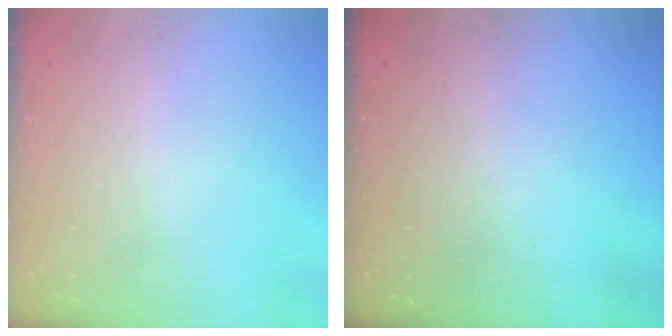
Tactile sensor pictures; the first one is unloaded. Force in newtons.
{"total": 3.2, "press": 3.2, "slide": 0.2}